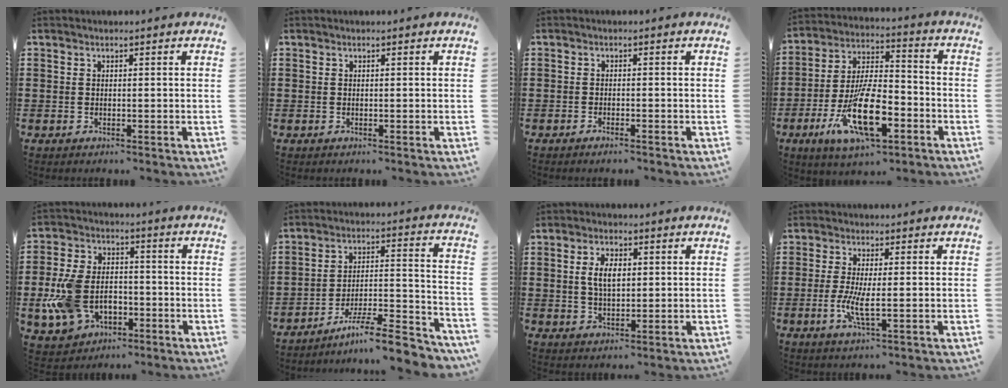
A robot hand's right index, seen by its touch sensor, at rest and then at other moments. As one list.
[{"total": 0.0}, {"total": 0.9, "force": [-0.9, 0.0, 0.3], "torque": [-0.009, -0.002, -0.016]}, {"total": 14.4, "force": [-6.2, 5.7, 11.7], "torque": [-0.241, 0.005, -0.113]}, {"total": 10.5, "force": [-2.6, 7.4, 7.0], "torque": [-0.178, 0.012, -0.048]}, {"total": 9.6, "force": [-8.0, 0.9, 5.3], "torque": [-0.077, 0.012, -0.153]}, {"total": 4.6, "force": [0.7, 2.4, 3.9], "torque": [-0.072, 0.007, 0.009]}, {"total": 5.1, "force": [-0.9, 1.2, 4.9], "torque": [-0.105, -0.008, -0.022]}]